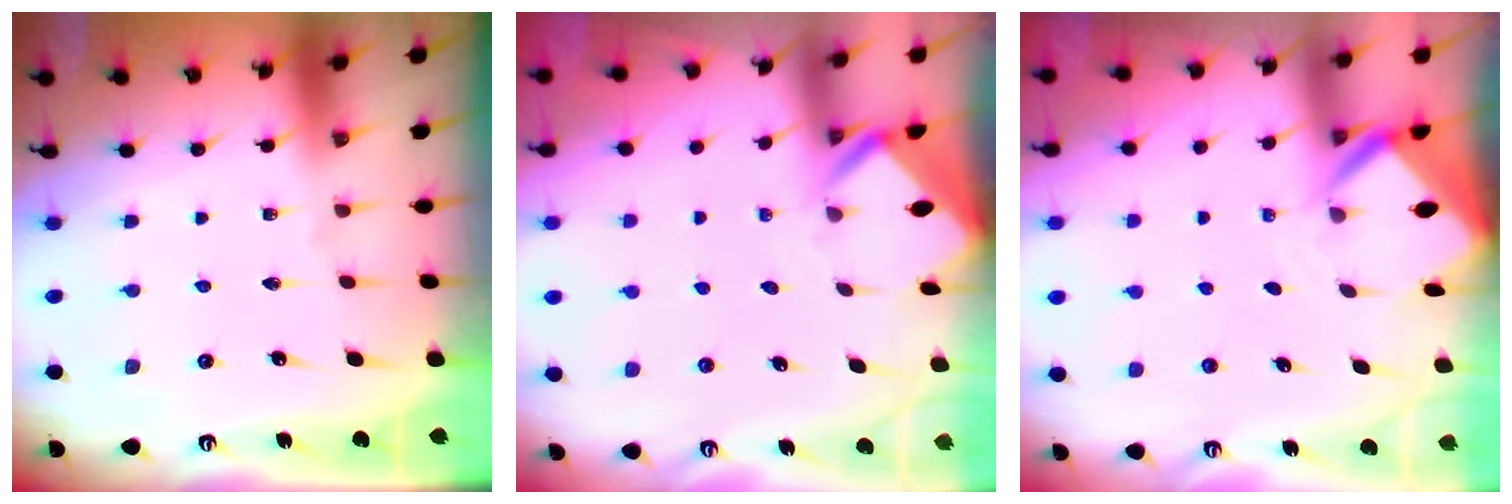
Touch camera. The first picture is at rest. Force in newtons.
{"total": 2.8, "press": 2.8, "slide": 0.2}
{"total": 3.2, "press": 3.2, "slide": 0.2}